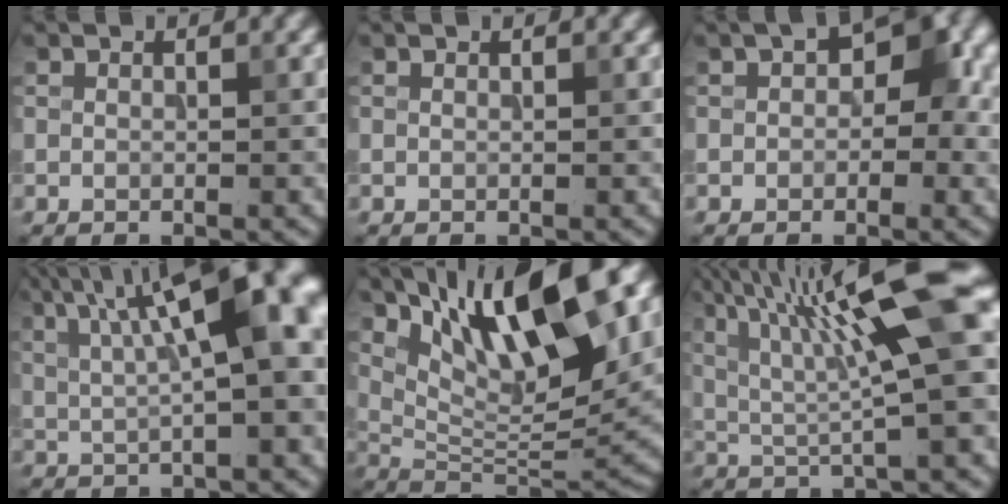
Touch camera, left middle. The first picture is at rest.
{"total": 0.0}
{"total": 4.8, "force": [0.7, 2.9, 3.7], "torque": [-0.032, 0.007, 0.001]}
{"total": 10.5, "force": [3.2, 2.7, 9.6], "torque": [-0.138, 0.017, 0.054]}
{"total": 12.0, "force": [5.9, 3.8, 9.6], "torque": [-0.156, 0.002, 0.108]}
{"total": 13.5, "force": [4.2, 2.4, 12.6], "torque": [-0.198, 0.017, 0.069]}